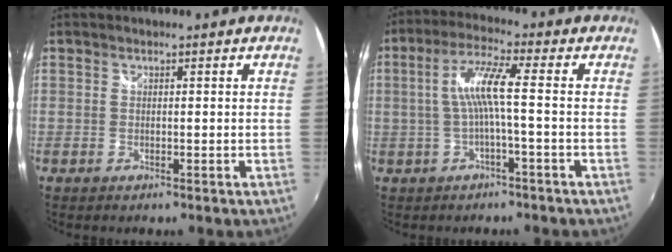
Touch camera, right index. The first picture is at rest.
{"total": 6.7, "force": [-0.9, -0.2, 6.7], "torque": [-0.143, 0.008, -0.011]}